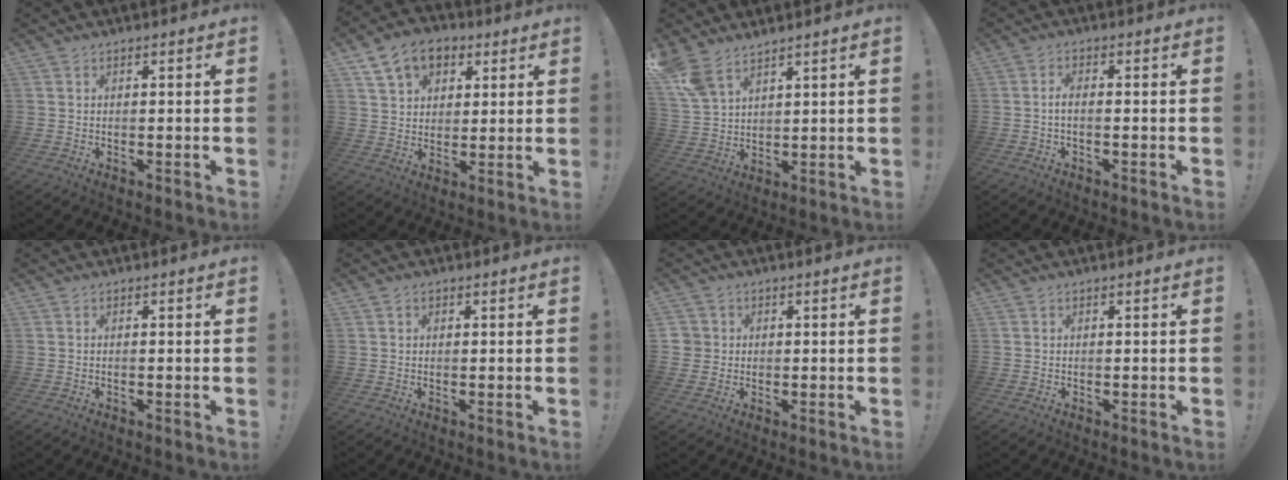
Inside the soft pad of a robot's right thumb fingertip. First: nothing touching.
{"total": 12.0, "force": [5.9, 8.7, 5.8], "torque": [-0.086, -0.020, 0.115]}
{"total": 7.7, "force": [6.2, 3.4, 3.1], "torque": [-0.065, -0.031, 0.124]}
{"total": 2.8, "force": [-0.6, 0.6, 2.7], "torque": [-0.055, 0.000, -0.012]}
{"total": 0.0}
{"total": 0.7, "force": [0.1, 0.6, 0.2], "torque": [0.002, 0.000, 0.001]}
{"total": 2.8, "force": [0.3, 2.8, 0.5], "torque": [-0.008, 0.004, 0.006]}
{"total": 0.0}